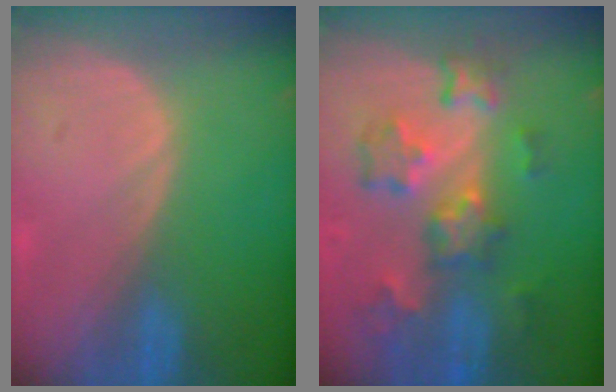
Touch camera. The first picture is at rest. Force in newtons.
{"total": 9.2, "press": 8.1, "slide": 4.4}